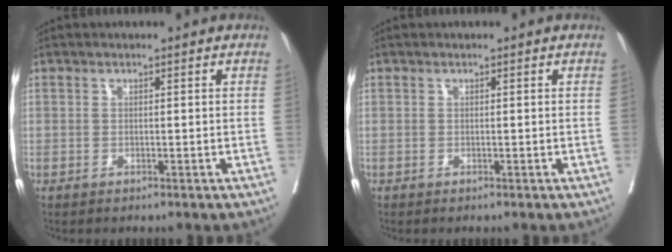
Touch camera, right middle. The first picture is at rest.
{"total": 0.0}